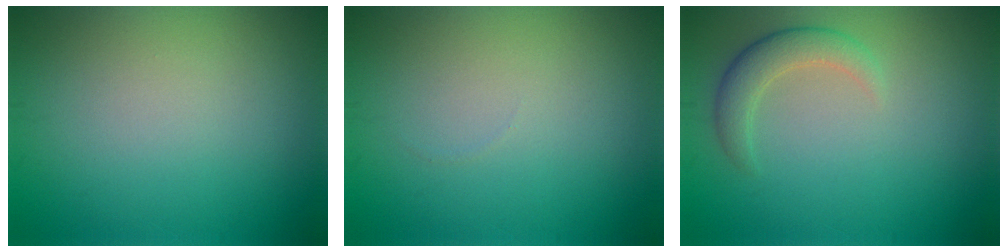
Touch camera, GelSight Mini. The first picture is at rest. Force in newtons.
{"total": 0.0}
{"total": 2.7, "press": 2.7, "slide": 0.4}